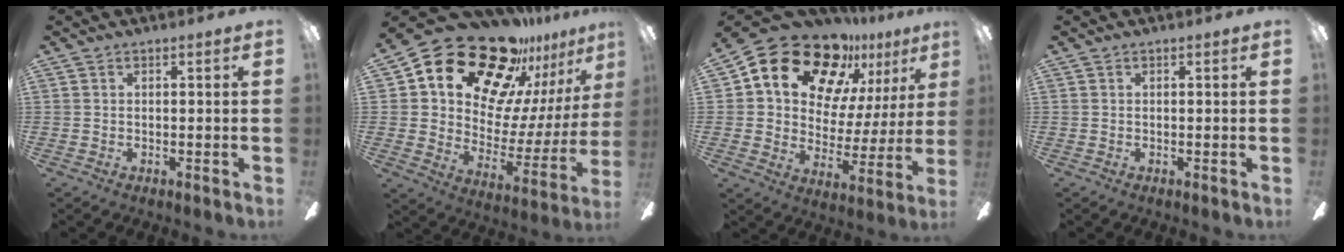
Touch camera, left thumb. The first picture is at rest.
{"total": 22.2, "force": [17.6, 10.3, 8.7], "torque": [-0.151, -0.127, 0.318]}
{"total": 20.5, "force": [13.5, 12.3, 9.3], "torque": [-0.167, -0.079, 0.248]}
{"total": 0.0}